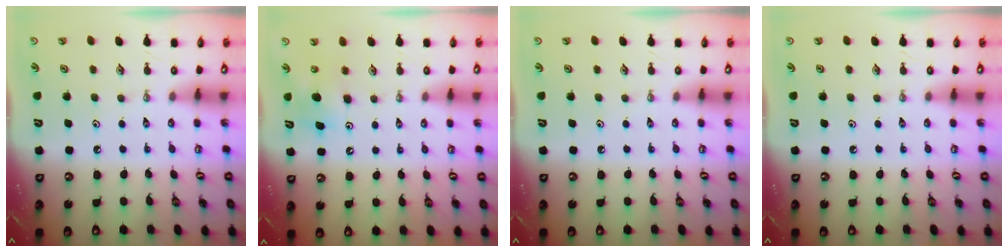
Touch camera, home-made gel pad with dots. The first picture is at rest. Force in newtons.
{"total": 7.0, "press": 6.8, "slide": 1.7}
{"total": 0.0}
{"total": 0.0}